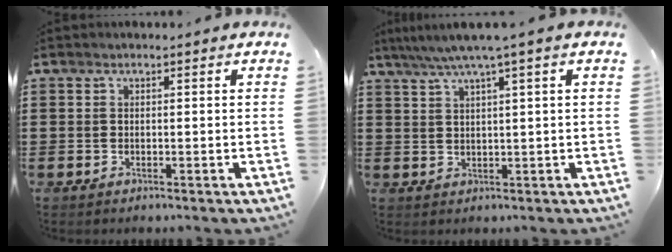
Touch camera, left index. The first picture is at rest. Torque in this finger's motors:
{"motor_torque": [1.11, -1.03, 0.73, 0.10]}